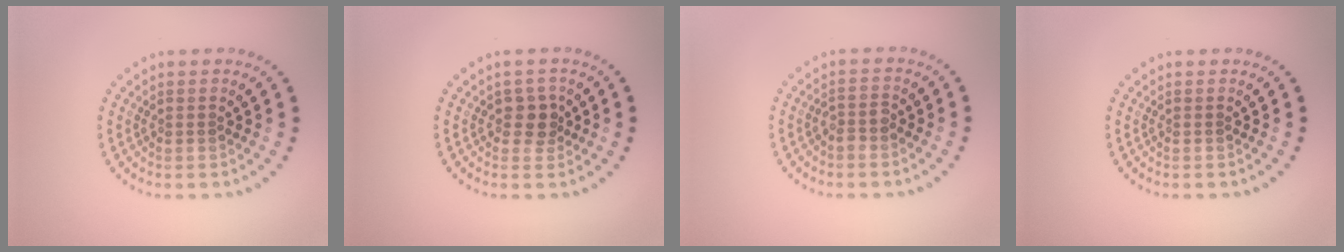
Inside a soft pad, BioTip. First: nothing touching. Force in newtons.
{"total": 1.9, "press": 1.6, "slide": 1.0}
{"total": 1.3, "press": 1.1, "slide": 0.7}
{"total": 0.0}